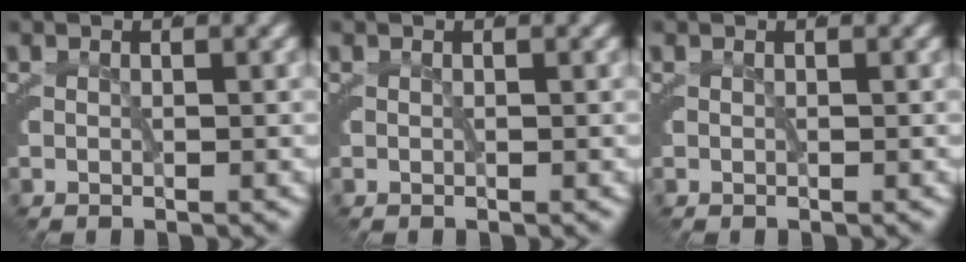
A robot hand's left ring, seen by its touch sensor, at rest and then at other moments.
{"total": 0.0}
{"total": 0.0}